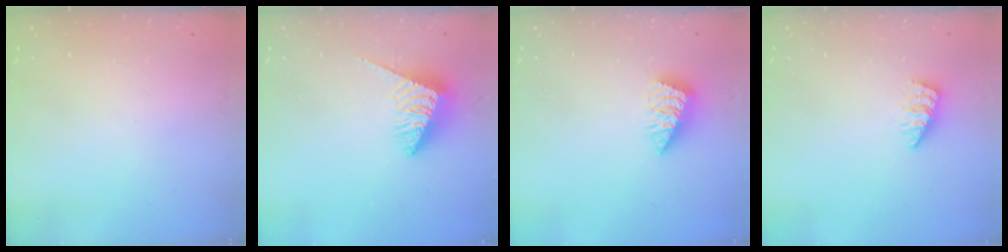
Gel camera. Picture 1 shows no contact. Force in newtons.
{"total": 4.9, "press": 4.9, "slide": 0.4}
{"total": 2.6, "press": 2.5, "slide": 0.3}
{"total": 2.3, "press": 2.3, "slide": 0.3}